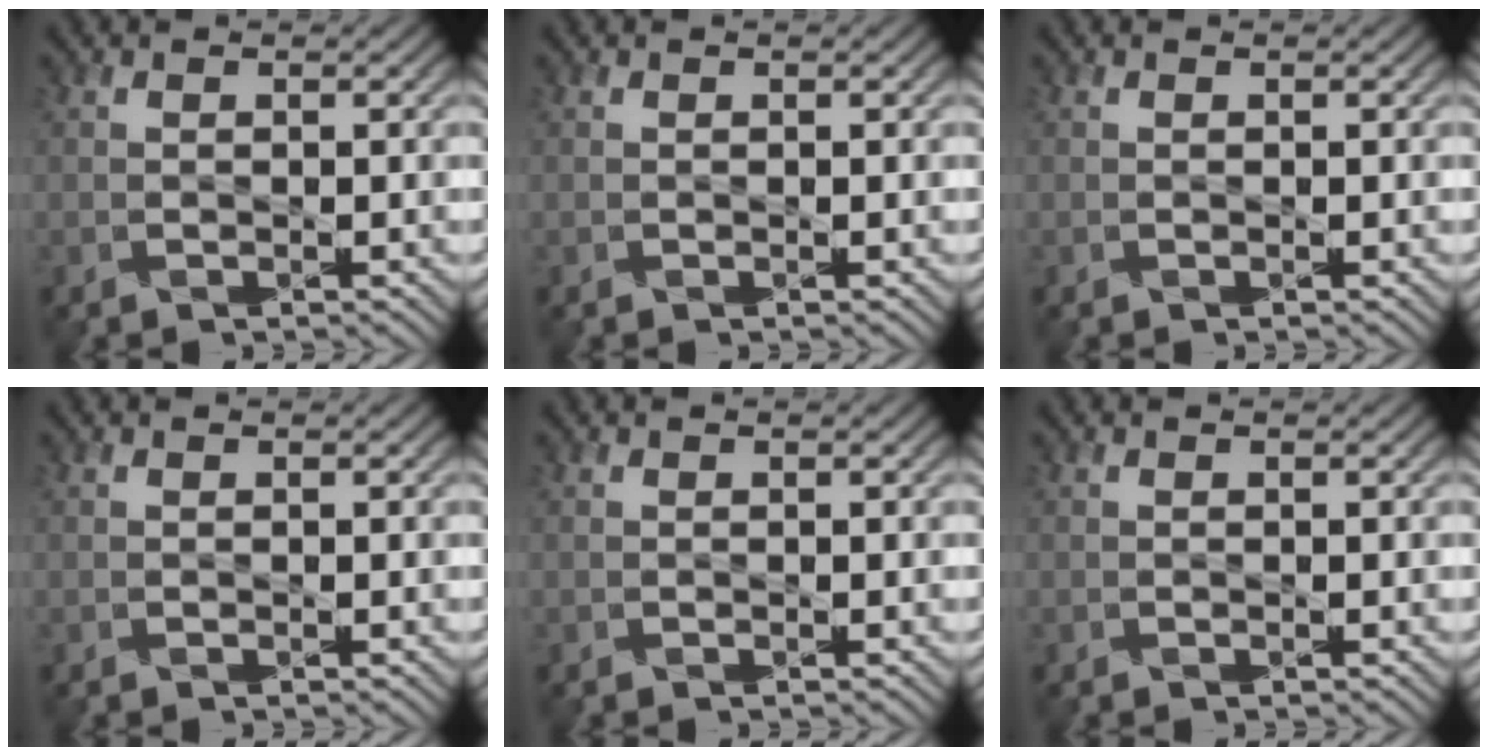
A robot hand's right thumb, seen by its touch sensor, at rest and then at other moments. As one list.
[{"total": 0.0}, {"total": 0.0}, {"total": 0.0}, {"total": 0.0}, {"total": 0.0}]